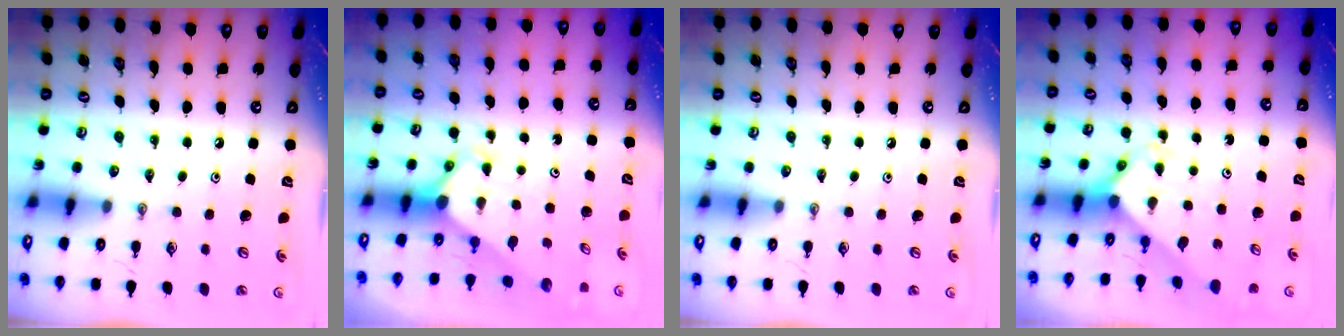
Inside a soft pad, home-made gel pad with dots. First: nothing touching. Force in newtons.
{"total": 3.0, "press": 3.0, "slide": 0.2}
{"total": 0.0}
{"total": 2.2, "press": 2.2, "slide": 0.1}